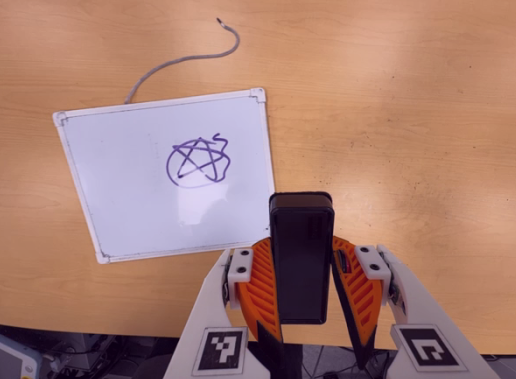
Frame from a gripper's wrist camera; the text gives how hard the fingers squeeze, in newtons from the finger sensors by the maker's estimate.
{"total": 8.3, "left": 6.7, "right": 9.9}